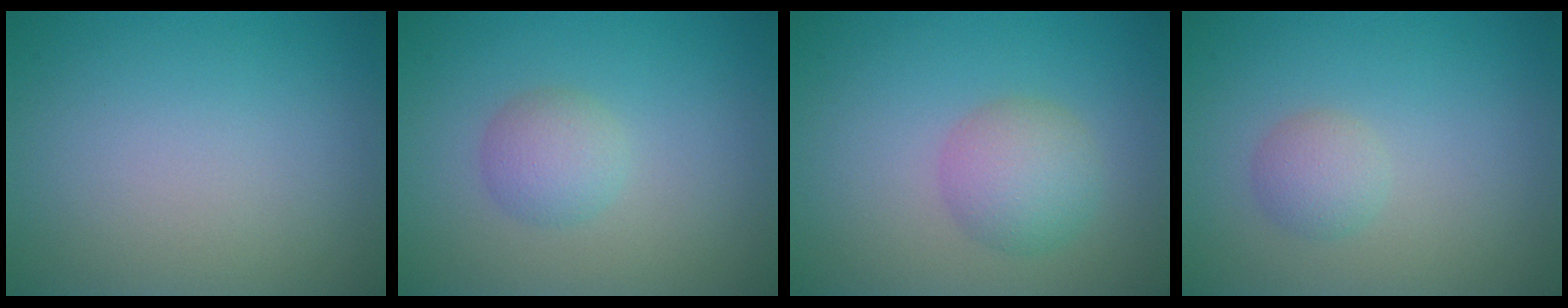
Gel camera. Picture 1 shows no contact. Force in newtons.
{"total": 2.2, "press": 2.2, "slide": 0.1}
{"total": 3.4, "press": 3.4, "slide": 0.1}
{"total": 1.8, "press": 1.8, "slide": 0.0}